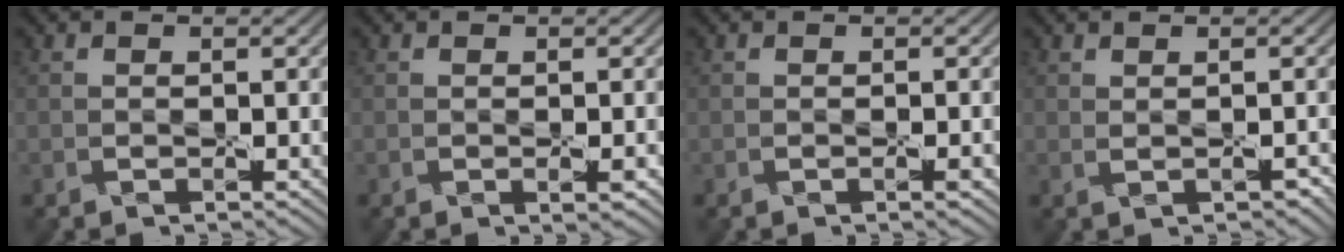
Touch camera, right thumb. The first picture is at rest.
{"total": 1.0, "force": [-0.2, 0.2, 0.9], "torque": [-0.016, -0.005, -0.002]}
{"total": 0.8, "force": [-0.3, 0.1, 0.7], "torque": [-0.010, 0.000, -0.003]}
{"total": 0.8, "force": [0.3, 0.2, 0.7], "torque": [-0.018, -0.002, 0.011]}